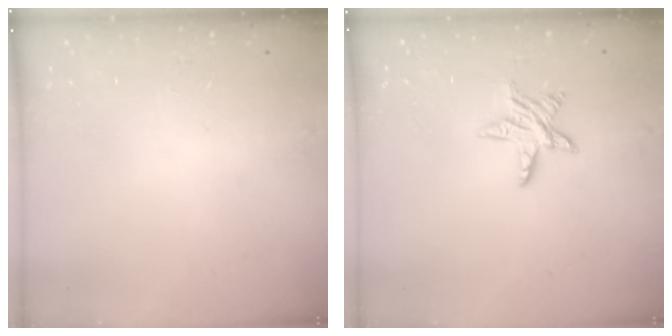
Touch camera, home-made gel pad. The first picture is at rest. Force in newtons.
{"total": 8.0, "press": 8.0, "slide": 0.5}